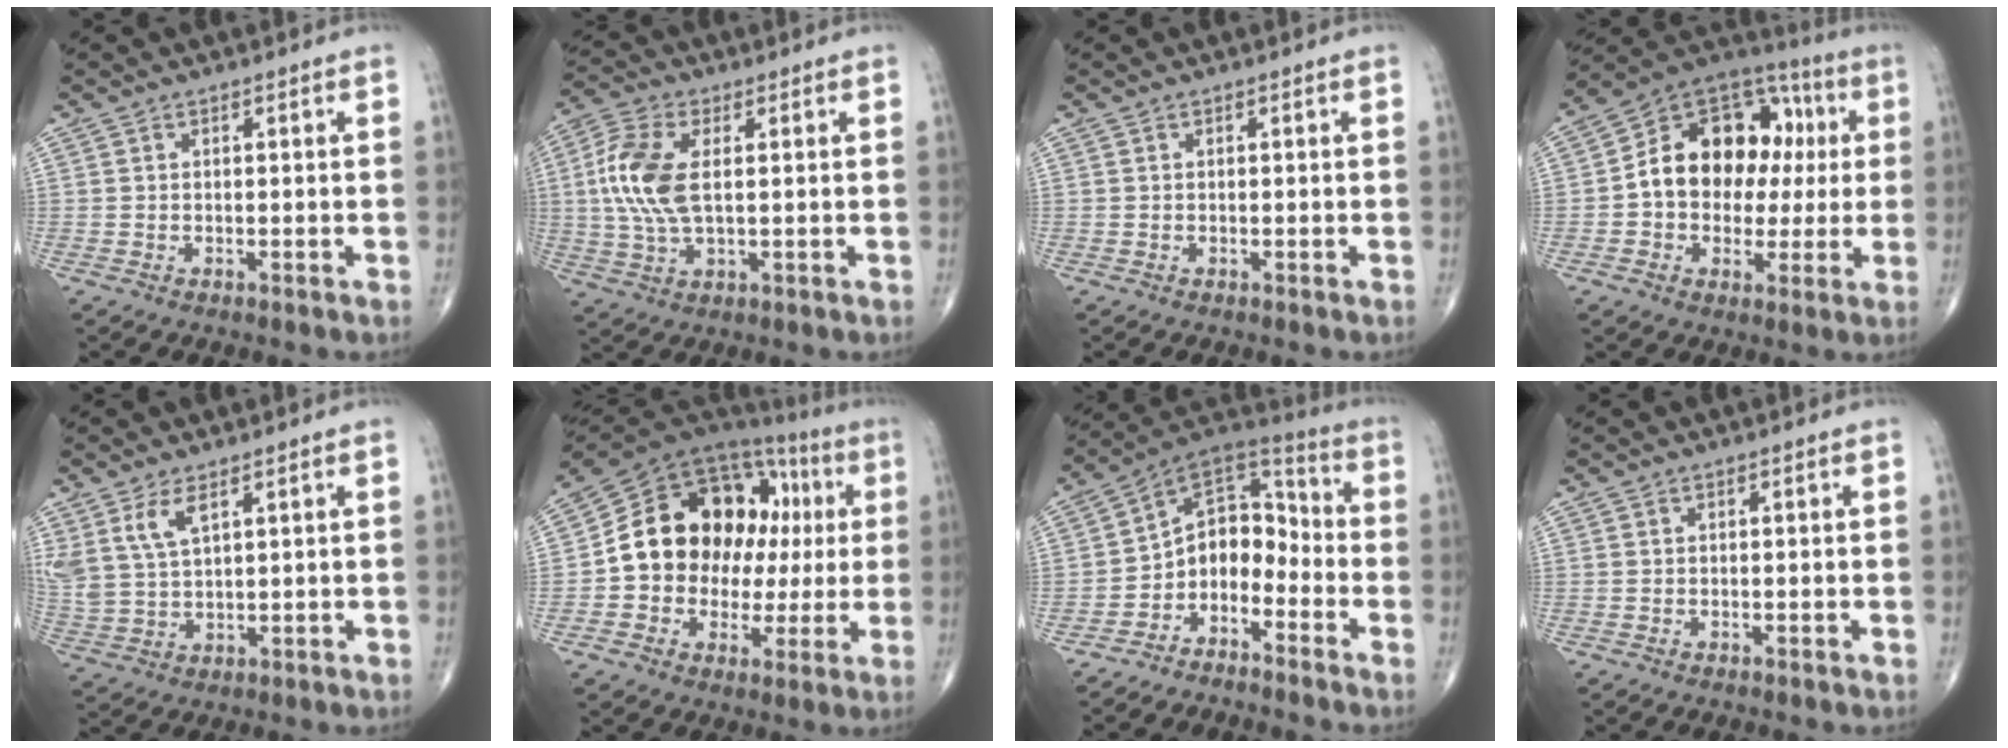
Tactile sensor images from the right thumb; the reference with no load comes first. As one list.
[{"total": 11.0, "force": [1.4, 5.4, 9.5], "torque": [-0.219, 0.005, 0.027]}, {"total": 0.0}, {"total": 18.6, "force": [1.2, 13.8, 12.4], "torque": [-0.141, 0.040, 0.013]}, {"total": 6.8, "force": [3.7, 2.9, 5.0], "torque": [-0.107, -0.012, 0.086]}, {"total": 21.9, "force": [1.8, 16.2, 14.7], "torque": [-0.189, 0.047, 0.035]}, {"total": 10.2, "force": [-4.5, 7.2, 5.6], "torque": [-0.040, 0.093, -0.098]}, {"total": 0.0}]